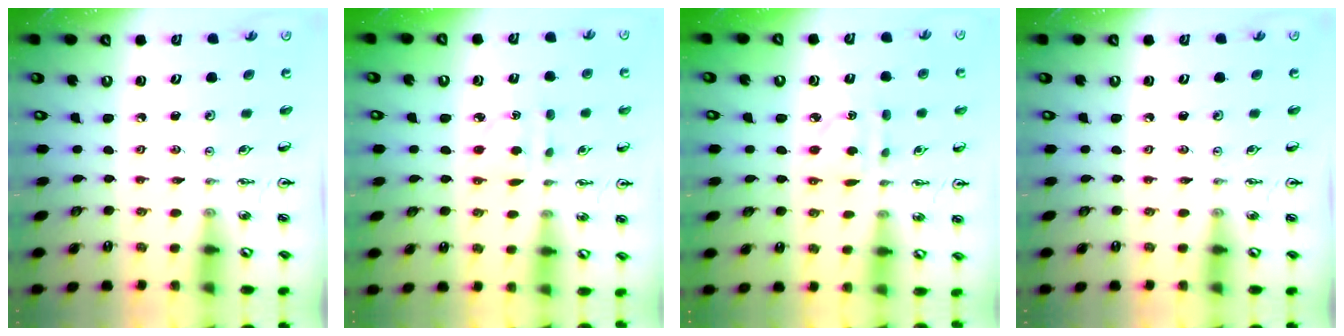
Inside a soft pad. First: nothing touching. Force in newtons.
{"total": 3.2, "press": 3.1, "slide": 0.7}
{"total": 3.2, "press": 3.2, "slide": 0.3}
{"total": 0.0}